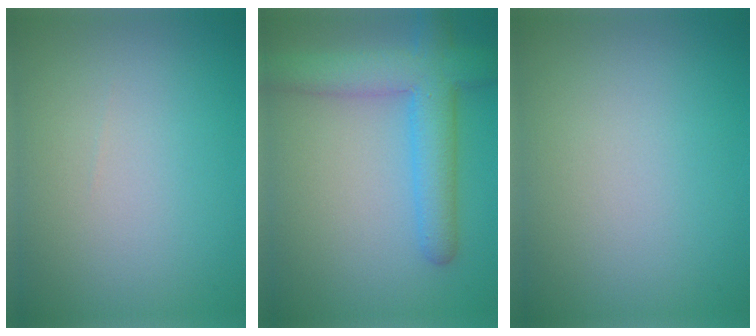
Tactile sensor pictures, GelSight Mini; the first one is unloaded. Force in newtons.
{"total": 6.2, "press": 6.2, "slide": 0.2}
{"total": 0.0}